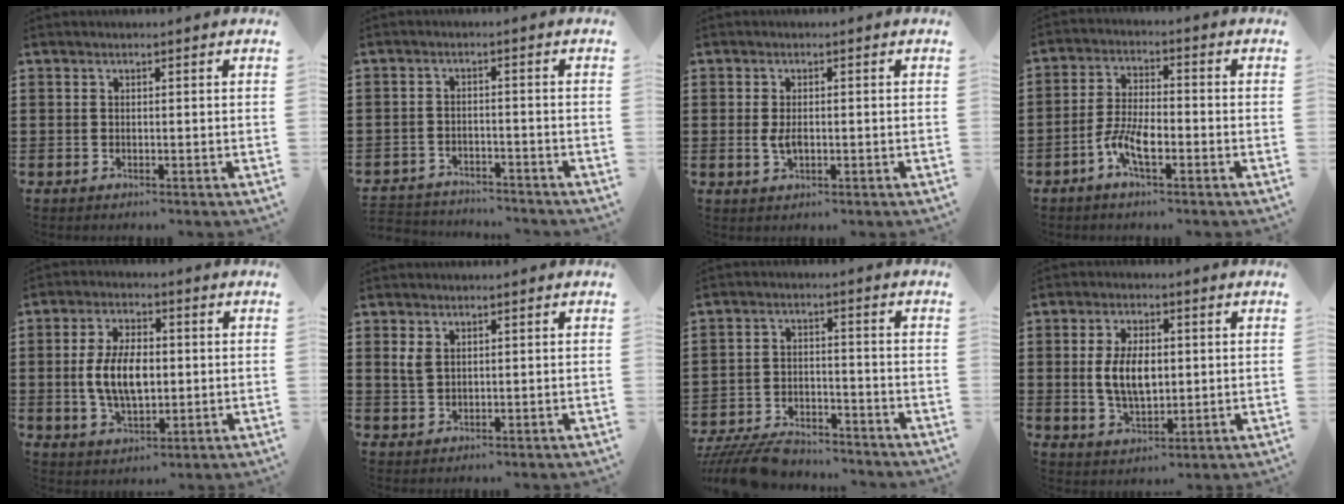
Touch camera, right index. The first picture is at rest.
{"total": 3.0, "force": [-3.0, 0.3, -0.2], "torque": [-0.005, -0.001, -0.064]}
{"total": 2.8, "force": [-0.2, 1.2, 2.5], "torque": [-0.057, -0.004, -0.005]}
{"total": 6.3, "force": [-2.9, 2.0, 5.2], "torque": [-0.126, -0.009, -0.061]}
{"total": 8.3, "force": [-0.1, 4.5, 6.9], "torque": [-0.143, 0.003, -0.007]}
{"total": 2.4, "force": [1.2, 1.4, 1.5], "torque": [-0.034, 0.006, 0.022]}
{"total": 6.9, "force": [-6.5, 1.3, 1.8], "torque": [-0.047, 0.006, -0.128]}
{"total": 7.0, "force": [0.4, 3.8, 5.9], "torque": [-0.122, 0.005, 0.002]}